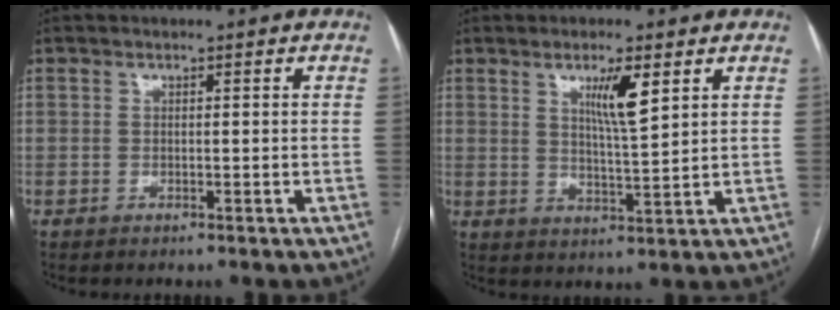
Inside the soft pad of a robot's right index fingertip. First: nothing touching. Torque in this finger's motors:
{"motor_torque": [0.62, 0.58, 0.47, 0.10]}